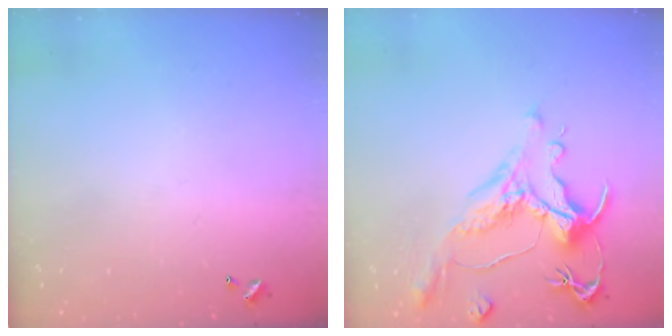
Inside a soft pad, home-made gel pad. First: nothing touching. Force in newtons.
{"total": 1.7, "press": 0.9, "slide": 1.4}